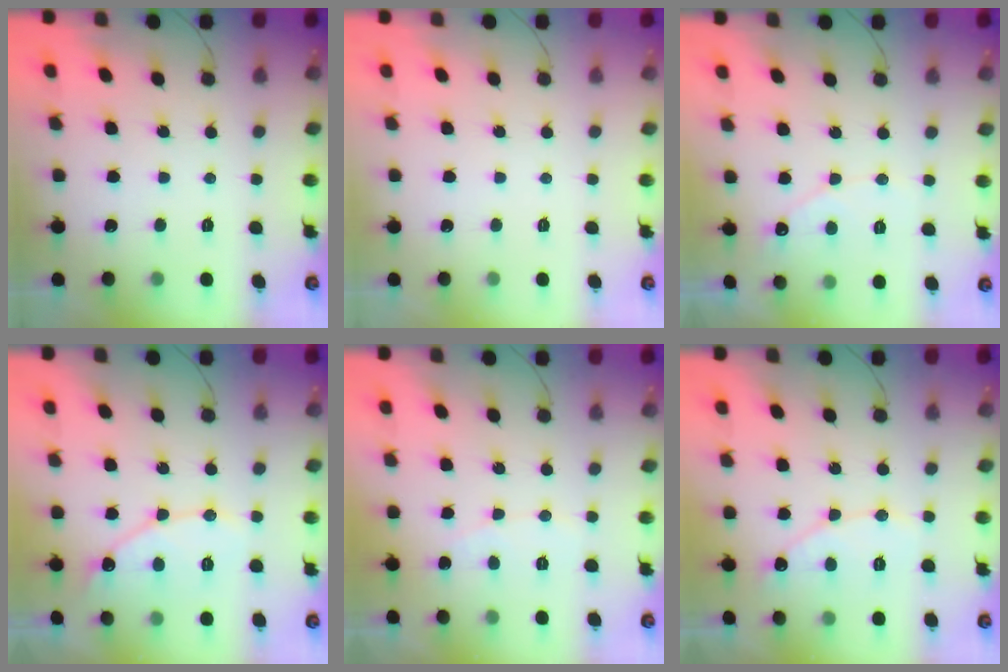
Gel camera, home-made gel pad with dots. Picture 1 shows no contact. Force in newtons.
{"total": 0.0}
{"total": 5.0, "press": 5.0, "slide": 0.3}
{"total": 9.9, "press": 9.9, "slide": 0.8}
{"total": 3.3, "press": 3.3, "slide": 0.3}
{"total": 7.1, "press": 7.1, "slide": 0.6}